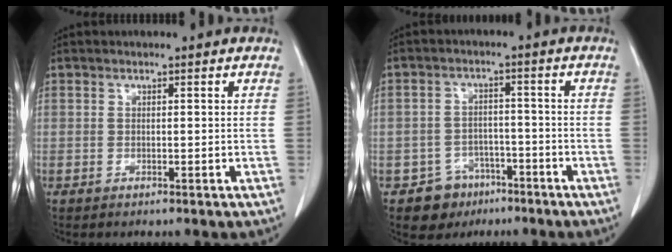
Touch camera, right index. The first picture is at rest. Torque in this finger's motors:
{"motor_torque": [-0.43, -0.12, -1.05, -0.21]}